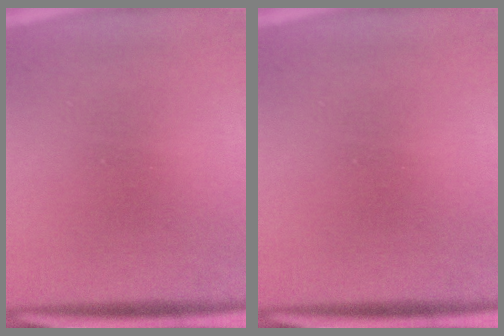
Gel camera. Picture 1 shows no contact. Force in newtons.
{"total": 0.0}